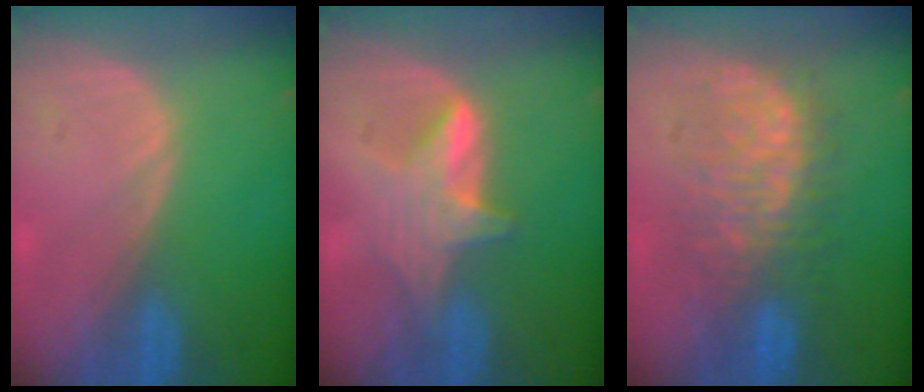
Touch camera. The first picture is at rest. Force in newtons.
{"total": 5.6, "press": 5.5, "slide": 1.1}
{"total": 9.0, "press": 9.0, "slide": 0.6}